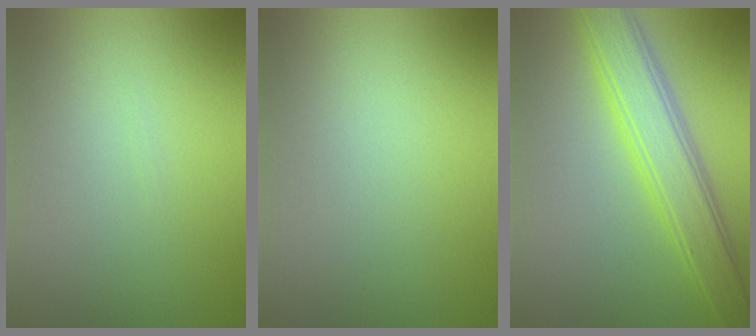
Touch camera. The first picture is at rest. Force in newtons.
{"total": 0.0}
{"total": 5.2, "press": 5.2, "slide": 0.3}